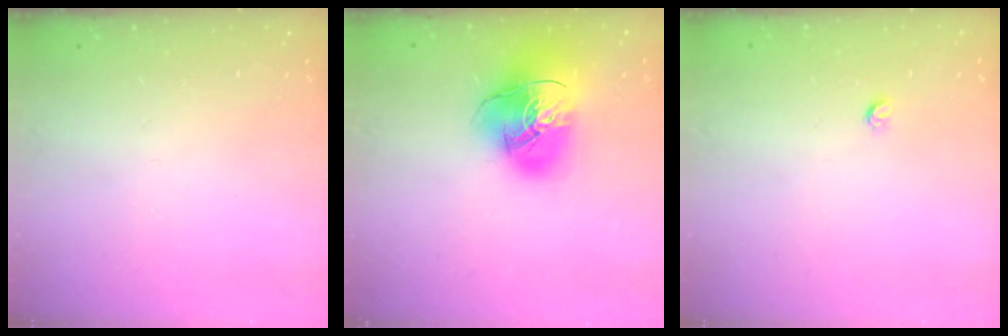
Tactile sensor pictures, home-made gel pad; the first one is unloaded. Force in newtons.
{"total": 19.5, "press": 19.4, "slide": 2.3}
{"total": 3.2, "press": 3.2, "slide": 0.3}